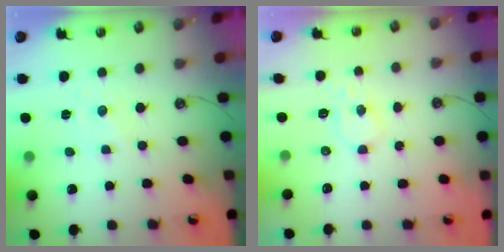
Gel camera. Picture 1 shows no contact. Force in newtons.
{"total": 5.0, "press": 4.9, "slide": 0.4}